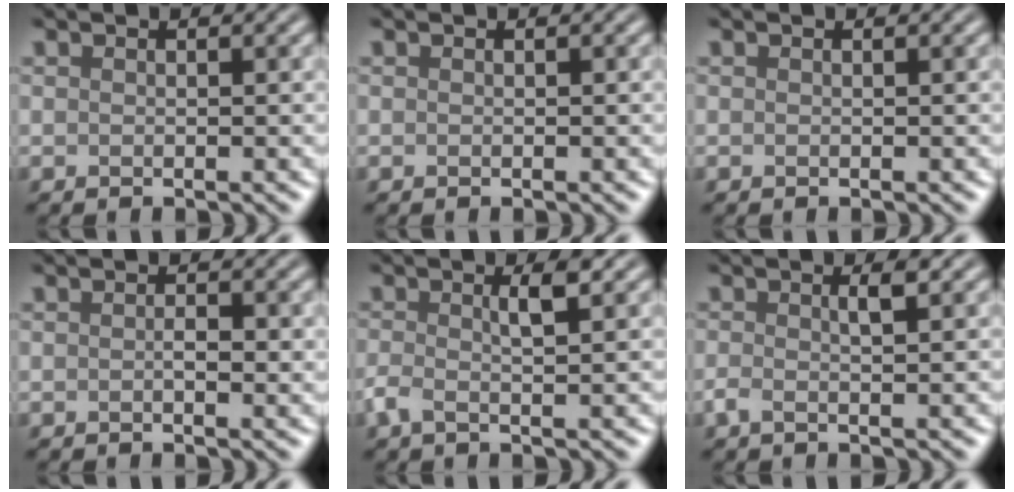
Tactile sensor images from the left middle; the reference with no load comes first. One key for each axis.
{"total": 0.0}
{"total": 0.0}
{"total": 1.1, "fx": -0.5, "fy": 0.2, "fz": 0.9, "tx": -0.018, "ty": 0.000, "tz": -0.003}
{"total": 2.5, "fx": -0.2, "fy": 0.4, "fz": 2.5, "tx": -0.053, "ty": 0.008, "tz": -0.004}
{"total": 1.7, "fx": -0.2, "fy": 0.2, "fz": 1.7, "tx": -0.034, "ty": 0.006, "tz": -0.003}